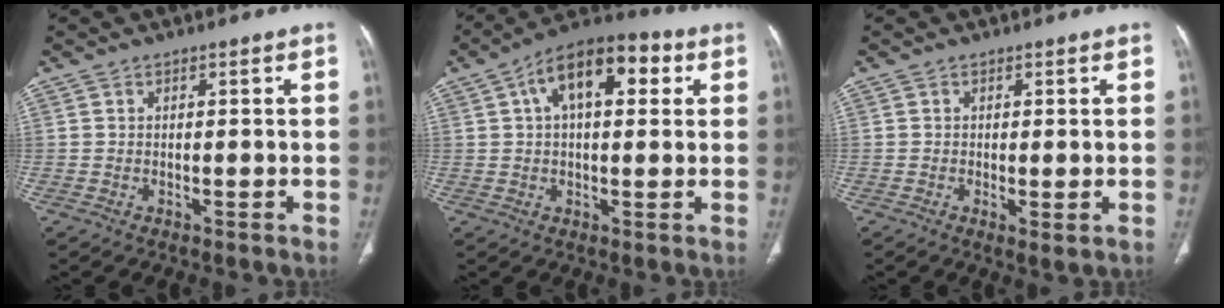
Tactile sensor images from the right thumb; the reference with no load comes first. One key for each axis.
{"total": 15.8, "fx": 5.5, "fy": 7.7, "fz": 12.6, "tx": -0.174, "ty": 0.022, "tz": 0.080}
{"total": 1.9, "fx": -0.3, "fy": 0.5, "fz": 1.8, "tx": -0.035, "ty": -0.010, "tz": -0.005}